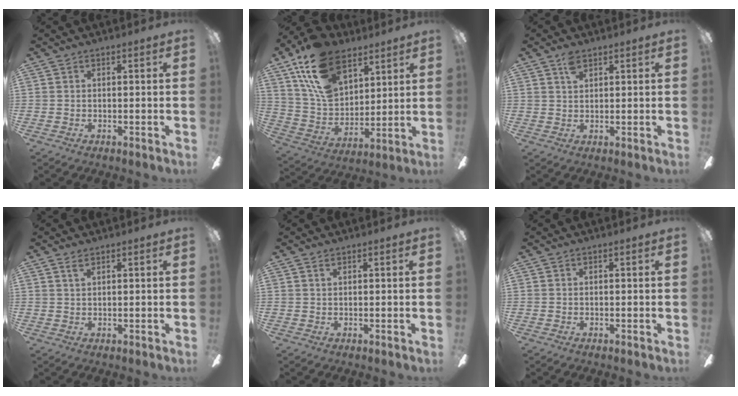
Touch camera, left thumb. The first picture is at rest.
{"total": 19.6, "force": [11.8, 11.7, 10.4], "torque": [-0.215, -0.048, 0.218]}
{"total": 3.0, "force": [2.0, 1.4, 1.7], "torque": [-0.031, -0.002, 0.035]}
{"total": 1.6, "force": [1.1, 0.5, 1.0], "torque": [-0.022, 0.002, 0.019]}
{"total": 0.7, "force": [0.5, 0.3, 0.5], "torque": [-0.011, 0.002, 0.008]}
{"total": 0.0}